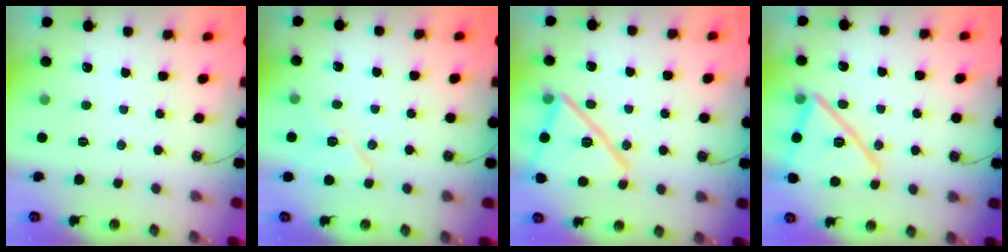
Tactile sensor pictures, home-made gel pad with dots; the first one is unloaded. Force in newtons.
{"total": 8.6, "press": 7.3, "slide": 4.6}
{"total": 19.2, "press": 19.2, "slide": 0.5}
{"total": 18.0, "press": 18.0, "slide": 0.7}